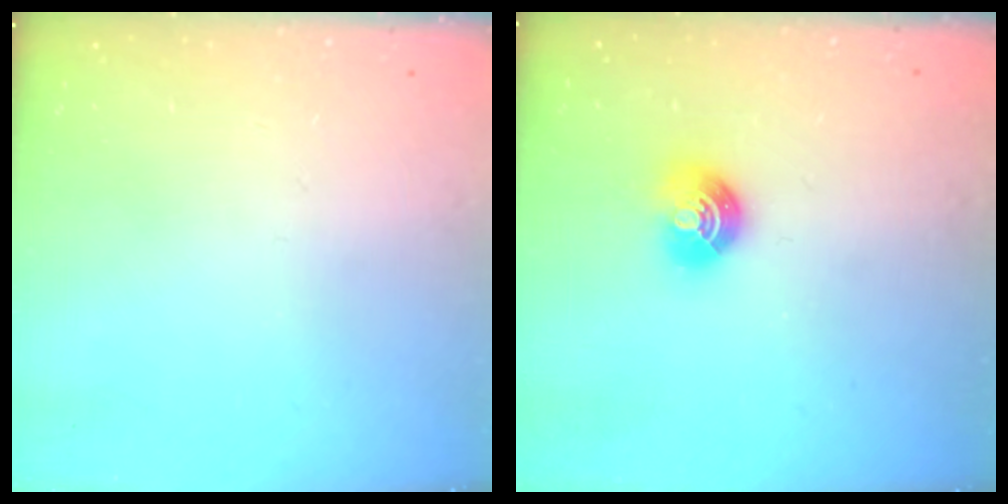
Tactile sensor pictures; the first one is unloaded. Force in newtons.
{"total": 8.1, "press": 8.0, "slide": 1.1}